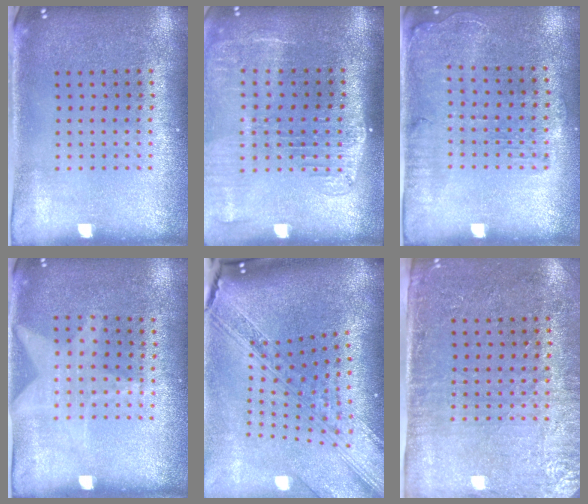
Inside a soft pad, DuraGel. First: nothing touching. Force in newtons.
{"total": 2.1, "press": 1.7, "slide": 1.2}
{"total": 1.3, "press": 1.3, "slide": 0.3}
{"total": 1.1, "press": 1.0, "slide": 0.5}
{"total": 4.0, "press": 2.9, "slide": 2.7}
{"total": 2.9, "press": 2.5, "slide": 1.5}